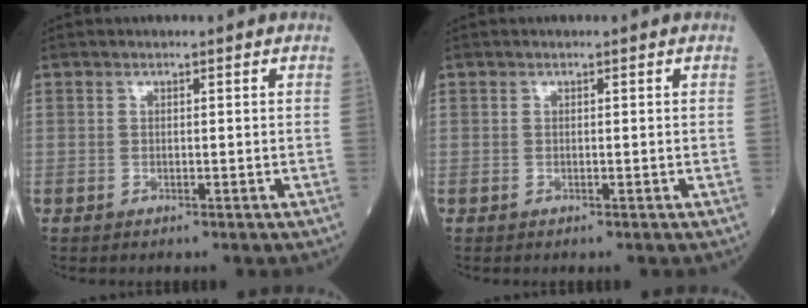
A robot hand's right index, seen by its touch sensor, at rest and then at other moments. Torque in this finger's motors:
{"motor_torque": [0.02, 0.00, 0.01, -0.01]}